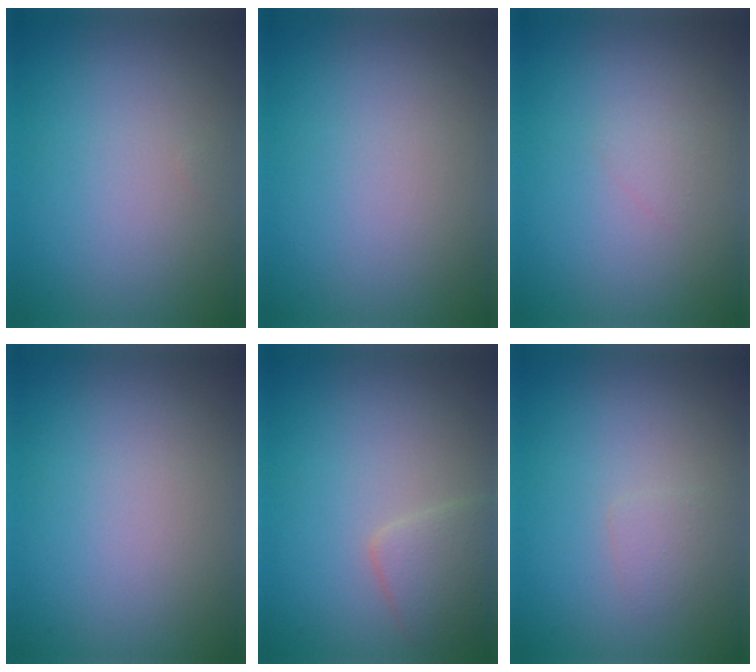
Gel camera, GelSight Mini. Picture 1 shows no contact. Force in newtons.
{"total": 0.0}
{"total": 0.6, "press": 0.6, "slide": 0.1}
{"total": 0.0}
{"total": 2.5, "press": 2.5, "slide": 0.1}
{"total": 1.1, "press": 1.1, "slide": 0.0}